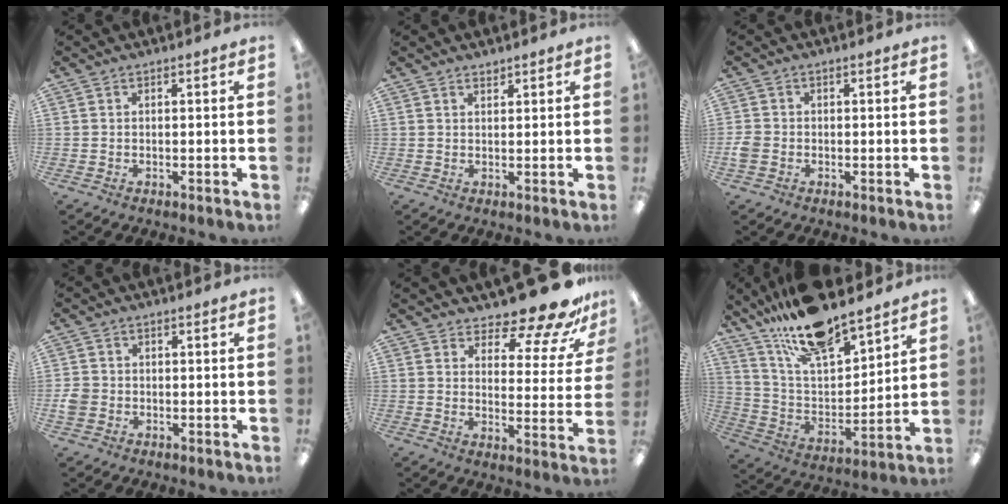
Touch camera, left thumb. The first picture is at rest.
{"total": 1.3, "force": [1.2, 0.3, 0.2], "torque": [-0.005, -0.003, 0.024]}
{"total": 2.7, "force": [-0.8, 2.1, 1.4], "torque": [-0.021, 0.007, -0.014]}
{"total": 3.0, "force": [-0.7, 2.6, 1.3], "torque": [-0.013, 0.003, -0.013]}
{"total": 14.3, "force": [11.6, 4.2, 7.1], "torque": [-0.098, -0.094, 0.193]}
{"total": 17.6, "force": [15.0, 4.8, 7.7], "torque": [-0.157, -0.094, 0.266]}